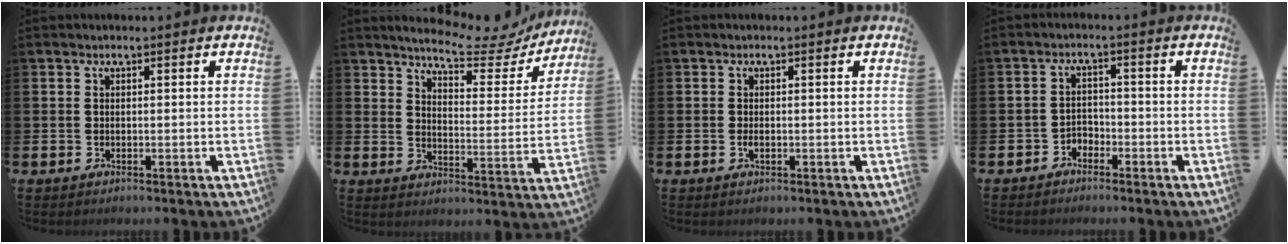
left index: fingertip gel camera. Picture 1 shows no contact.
{"total": 7.3, "force": [6.7, 1.5, 2.5], "torque": [-0.054, -0.049, 0.107]}
{"total": 0.9, "force": [-0.2, 0.4, 0.8], "torque": [-0.022, 0.003, -0.003]}
{"total": 2.2, "force": [-2.0, 1.0, 0.0], "torque": [-0.013, 0.005, -0.044]}